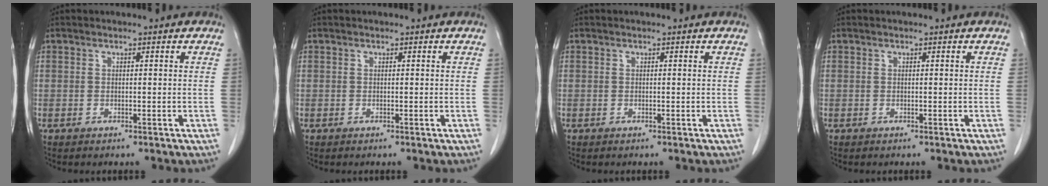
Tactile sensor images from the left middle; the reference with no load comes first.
{"total": 0.0}
{"total": 0.0}
{"total": 0.0}